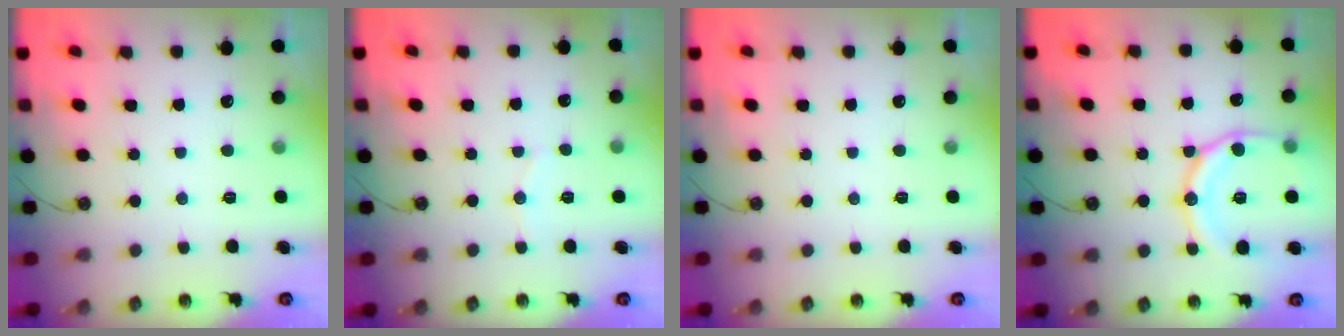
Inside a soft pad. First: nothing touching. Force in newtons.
{"total": 3.9, "press": 3.9, "slide": 0.5}
{"total": 0.0}
{"total": 15.6, "press": 15.5, "slide": 1.6}